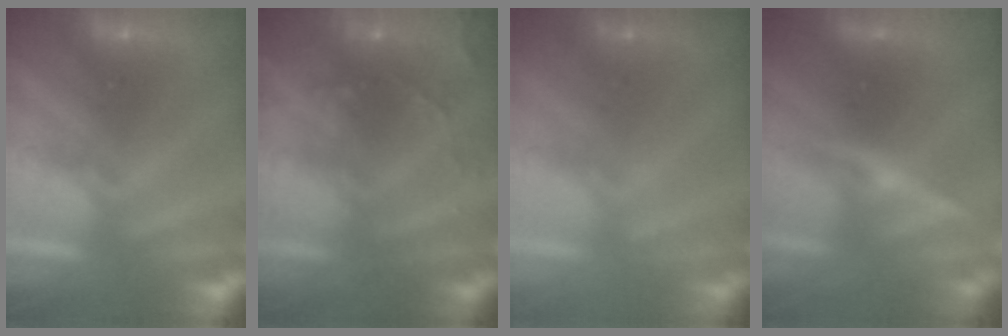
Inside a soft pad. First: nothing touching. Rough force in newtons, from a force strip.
{"total": 9.4}
{"total": 1.3}
{"total": 2.6}